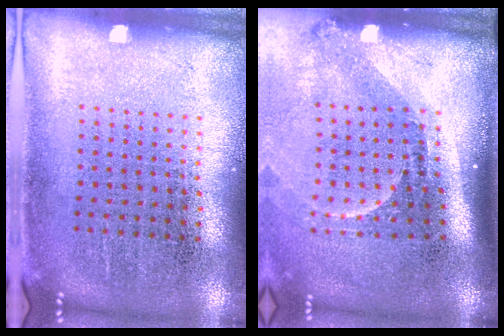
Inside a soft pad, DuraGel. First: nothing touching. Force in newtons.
{"total": 2.2, "press": 1.4, "slide": 1.7}